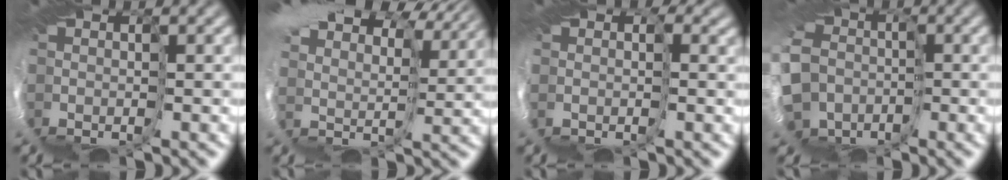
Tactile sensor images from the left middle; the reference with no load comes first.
{"total": 12.0, "force": [11.0, 3.0, 3.6], "torque": [-0.100, 0.027, 0.218]}
{"total": 1.7, "force": [1.5, 0.5, 0.7], "torque": [-0.013, 0.008, 0.022]}
{"total": 7.7, "force": [-4.8, 5.9, 1.7], "torque": [-0.074, -0.034, -0.065]}